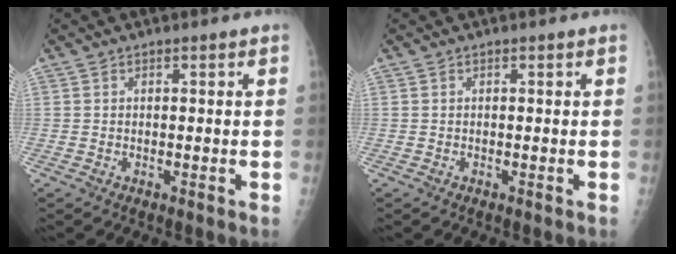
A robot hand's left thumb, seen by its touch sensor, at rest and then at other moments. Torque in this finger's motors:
{"motor_torque": [0.00, 0.00, -0.02, -0.03, 0.00]}